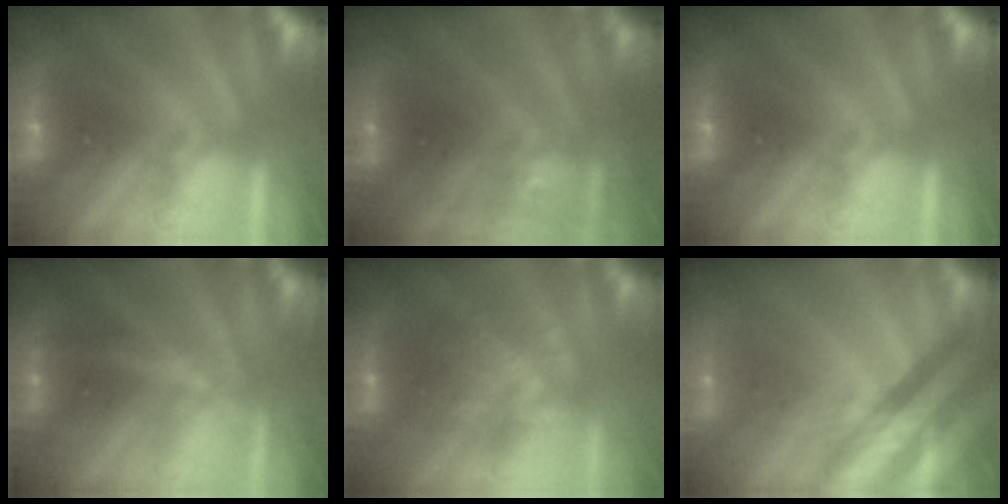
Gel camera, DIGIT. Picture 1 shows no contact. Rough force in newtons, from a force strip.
{"total": 3.0}
{"total": 0.0}
{"total": 1.6}
{"total": 4.7}
{"total": 2.4}